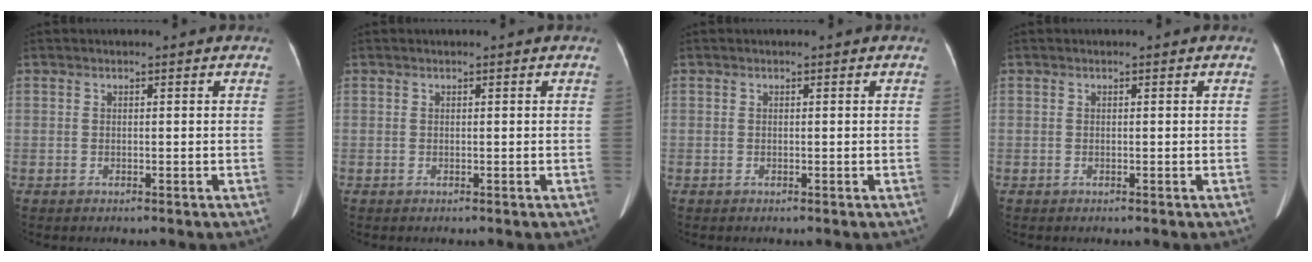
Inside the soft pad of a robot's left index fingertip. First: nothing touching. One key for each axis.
{"total": 0.0}
{"total": 0.0}
{"total": 0.0}